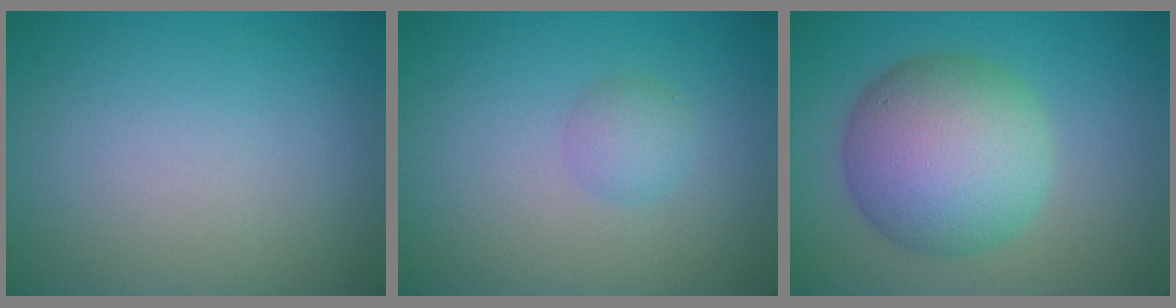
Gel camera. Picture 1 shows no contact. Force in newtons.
{"total": 1.7, "press": 1.7, "slide": 0.0}
{"total": 9.2, "press": 9.2, "slide": 0.2}